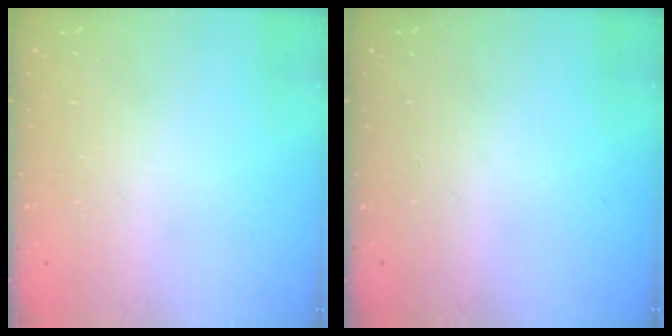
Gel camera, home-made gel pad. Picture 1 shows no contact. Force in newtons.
{"total": 0.0}